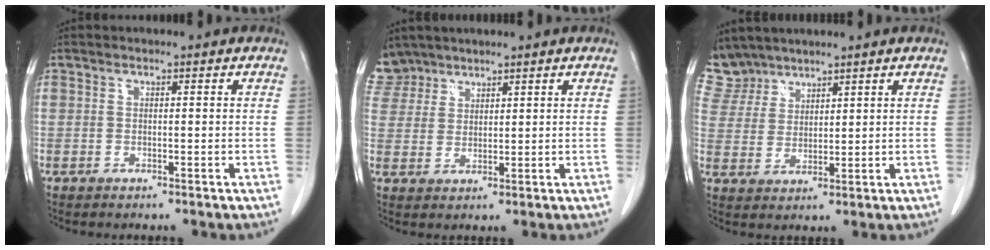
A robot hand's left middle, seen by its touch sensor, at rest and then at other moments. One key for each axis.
{"total": 5.6, "fx": 4.9, "fy": 2.7, "fz": -0.2, "tx": 0.005, "ty": 0.007, "tz": 0.102}
{"total": 6.3, "fx": 5.9, "fy": 2.1, "fz": -0.4, "tx": 0.001, "ty": 0.006, "tz": 0.131}